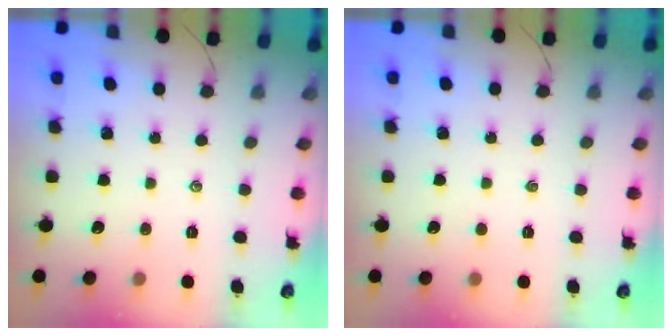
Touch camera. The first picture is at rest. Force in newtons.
{"total": 0.0}